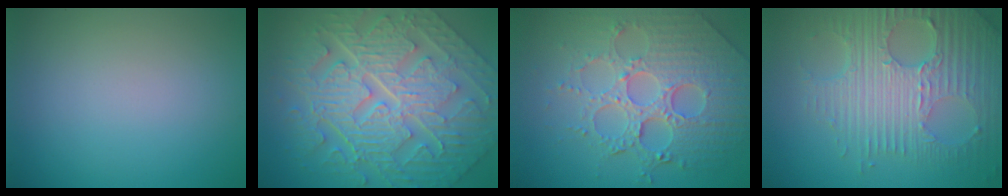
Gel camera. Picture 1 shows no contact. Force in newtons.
{"total": 11.6, "press": 7.8, "slide": 8.6}
{"total": 8.2, "press": 6.0, "slide": 5.7}
{"total": 8.0, "press": 5.8, "slide": 5.6}